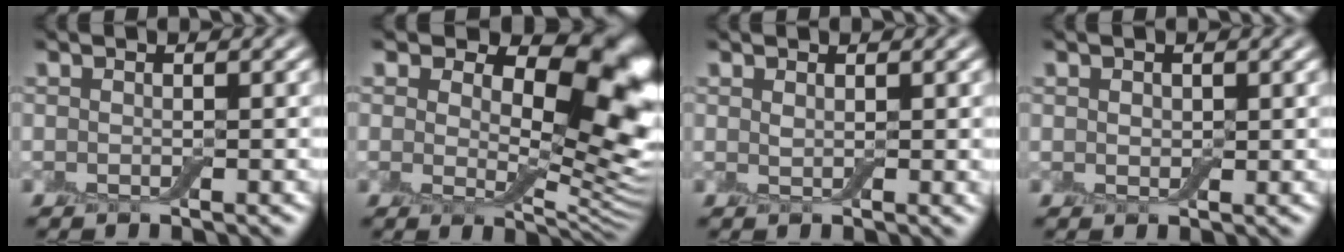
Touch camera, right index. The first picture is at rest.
{"total": 13.0, "force": [4.9, 6.7, 10.0], "torque": [-0.128, -0.006, 0.085]}
{"total": 0.6, "force": [0.4, 0.2, 0.4], "torque": [-0.009, 0.002, 0.010]}
{"total": 0.7, "force": [0.3, 0.6, 0.4], "torque": [-0.010, 0.001, 0.005]}